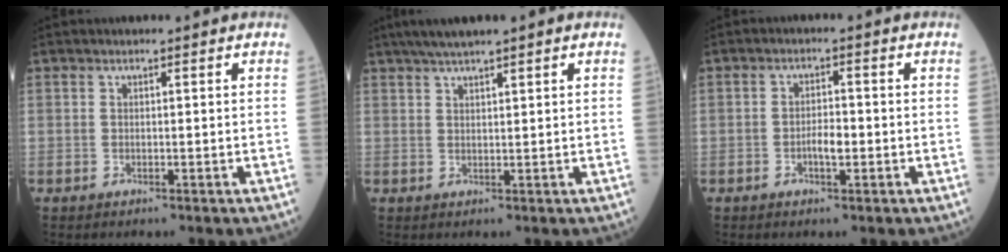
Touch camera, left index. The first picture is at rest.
{"total": 5.0, "force": [3.8, 0.0, 3.3], "torque": [-0.061, 0.020, 0.066]}
{"total": 2.5, "force": [-1.0, 0.8, 2.2], "torque": [-0.037, 0.001, -0.018]}